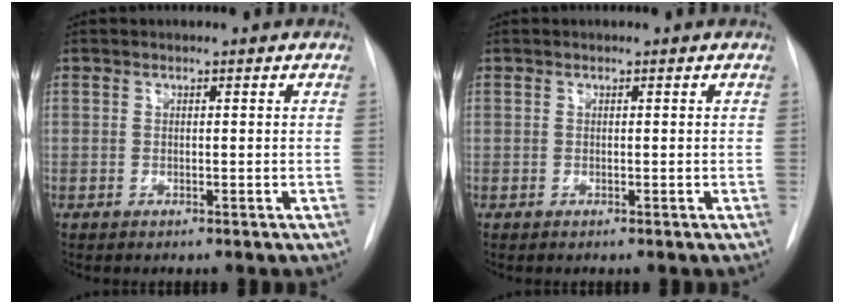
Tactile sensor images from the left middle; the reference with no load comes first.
{"total": 0.0}